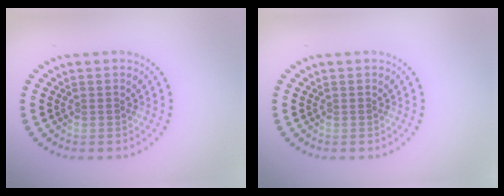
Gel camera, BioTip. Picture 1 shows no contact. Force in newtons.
{"total": 0.0}